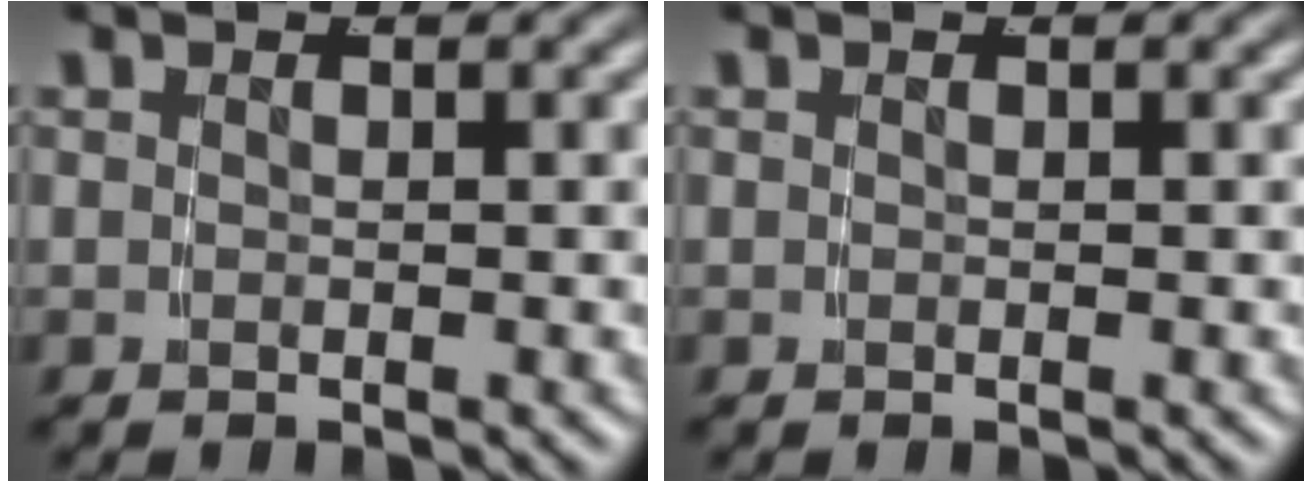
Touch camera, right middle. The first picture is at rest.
{"total": 0.0}